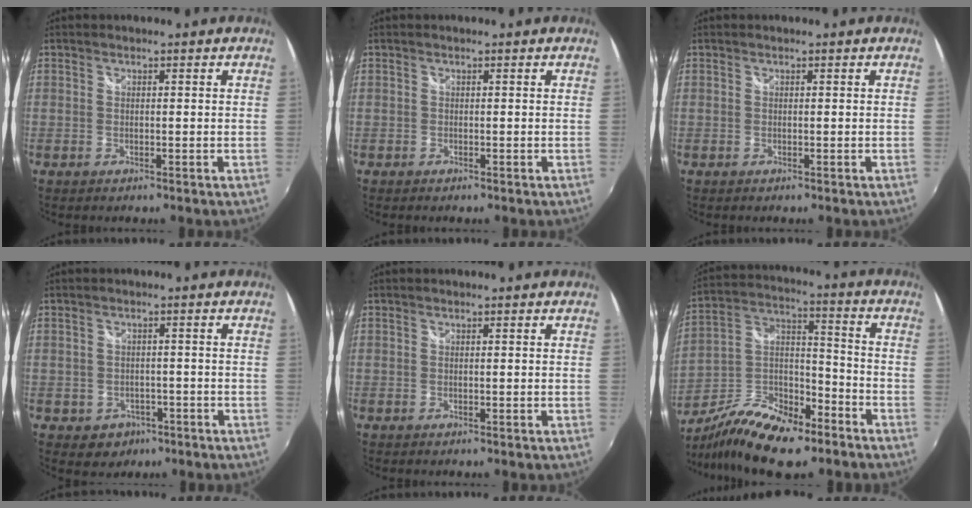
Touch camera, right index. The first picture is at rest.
{"total": 0.6, "force": [-0.4, 0.5, -0.1], "torque": [0.000, -0.001, -0.007]}
{"total": 0.0}
{"total": 4.5, "force": [-2.0, 3.9, 1.1], "torque": [-0.034, 0.002, -0.020]}
{"total": 0.0}
{"total": 19.8, "force": [-12.9, 8.1, 12.7], "torque": [-0.256, -0.014, -0.225]}